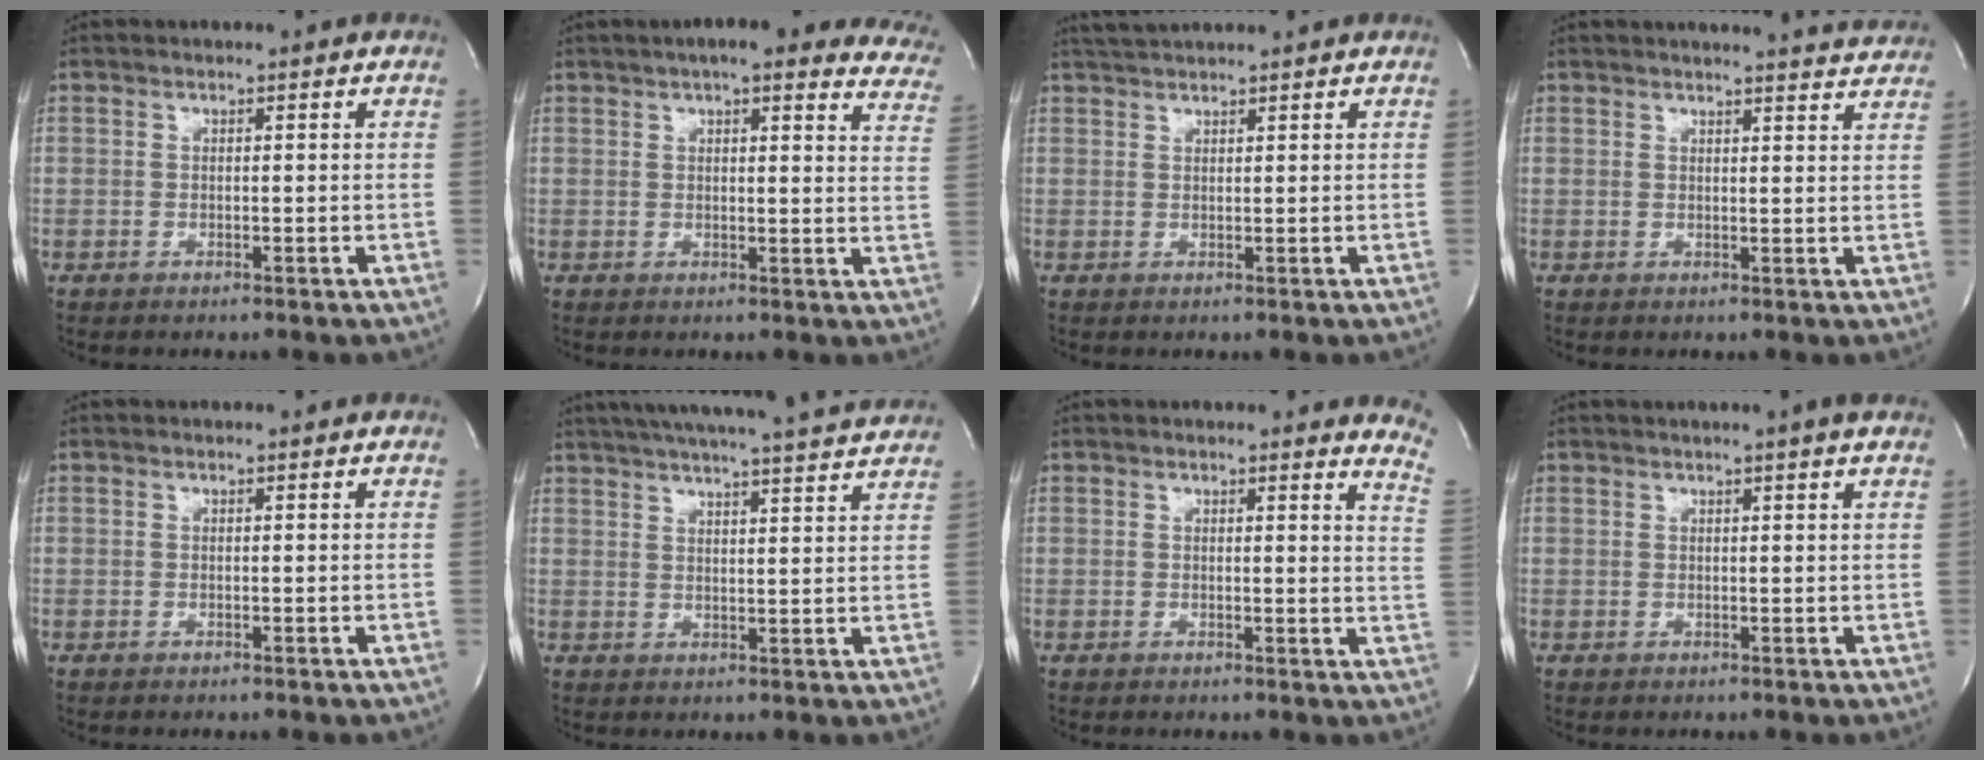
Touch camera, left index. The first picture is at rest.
{"total": 20.9, "force": [17.9, 4.3, 10.0], "torque": [-0.115, -0.014, 0.188]}
{"total": 3.0, "force": [2.8, -0.4, 0.9], "torque": [-0.016, 0.019, 0.055]}
{"total": 11.1, "force": [10.8, 0.0, 2.7], "torque": [-0.030, -0.026, 0.110]}
{"total": 0.0}
{"total": 21.0, "force": [19.1, 0.5, 8.7], "torque": [-0.146, 0.006, 0.252]}
{"total": 7.1, "force": [6.5, 0.4, 2.9], "torque": [-0.024, -0.040, 0.037]}
{"total": 2.4, "force": [1.8, -0.7, 1.4], "torque": [-0.023, 0.001, 0.022]}